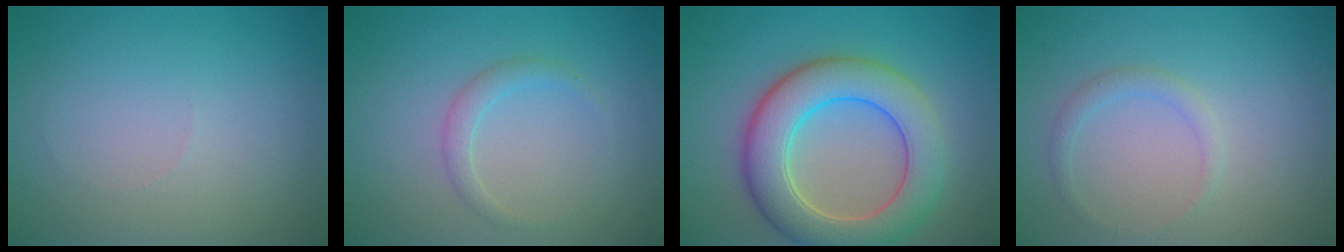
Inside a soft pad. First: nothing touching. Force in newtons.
{"total": 1.5, "press": 1.5, "slide": 0.1}
{"total": 7.9, "press": 7.9, "slide": 0.5}
{"total": 1.3, "press": 1.3, "slide": 0.1}